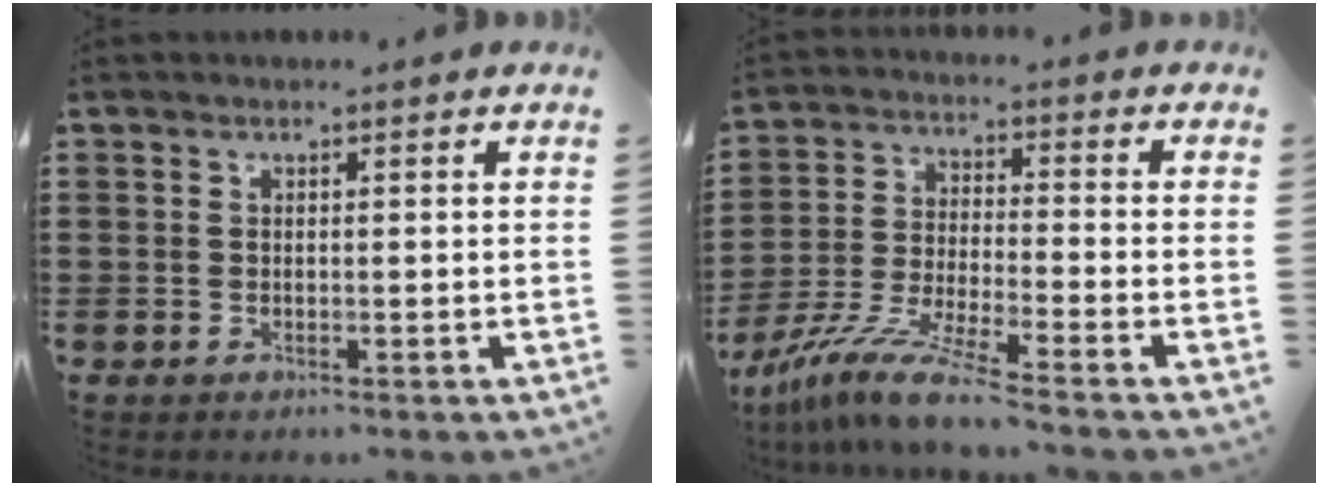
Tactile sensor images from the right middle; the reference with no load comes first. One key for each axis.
{"total": 9.5, "fx": -8.1, "fy": -0.1, "fz": 4.9, "tx": -0.109, "ty": -0.005, "tz": -0.165}